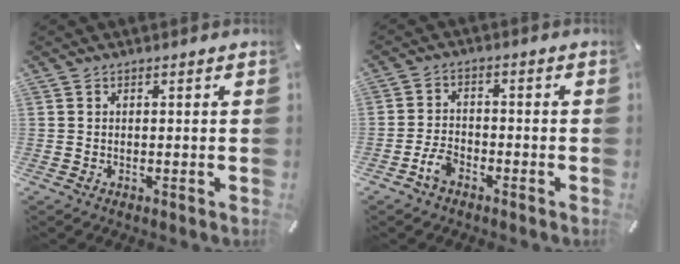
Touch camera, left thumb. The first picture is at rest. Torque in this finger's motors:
{"motor_torque": [0.25, 0.39, 0.05, 0.01, 0.02]}